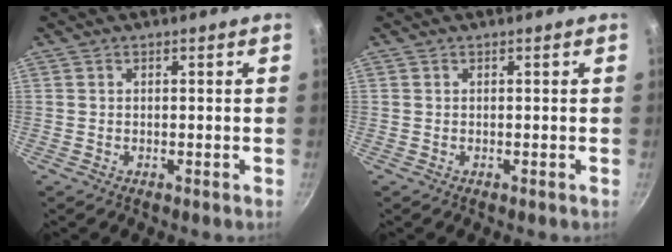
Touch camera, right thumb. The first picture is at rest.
{"total": 0.0}